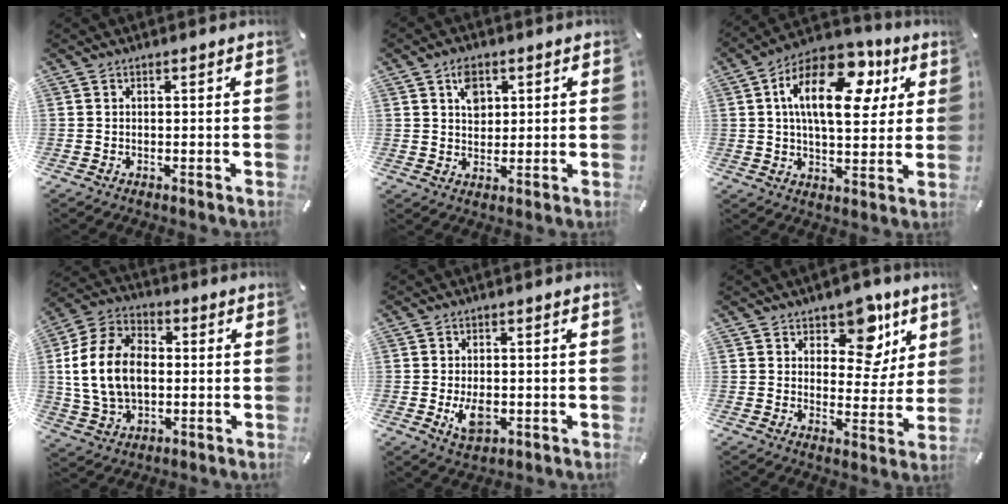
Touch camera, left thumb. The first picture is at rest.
{"total": 5.6, "force": [2.0, 4.5, 2.7], "torque": [-0.033, -0.002, 0.030]}
{"total": 20.0, "force": [6.6, 10.7, 15.5], "torque": [-0.259, -0.016, 0.106]}
{"total": 15.6, "force": [0.0, 11.6, 10.4], "torque": [-0.235, 0.016, -0.002]}
{"total": 5.8, "force": [-0.9, 3.5, 4.6], "torque": [-0.090, -0.004, -0.016]}
{"total": 11.9, "force": [7.4, 6.8, 6.4], "torque": [-0.074, -0.051, 0.125]}